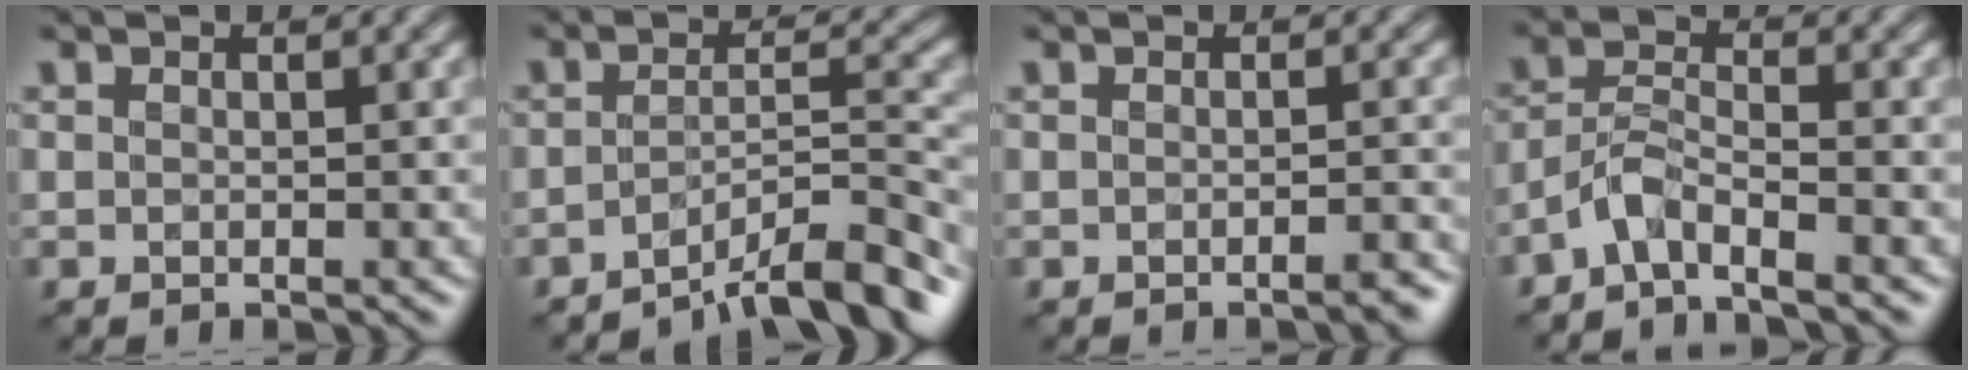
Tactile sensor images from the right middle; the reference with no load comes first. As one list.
[{"total": 6.4, "force": [-5.0, 1.2, 3.7], "torque": [-0.051, 0.011, -0.081]}, {"total": 1.5, "force": [-1.0, 0.4, 1.1], "torque": [-0.004, 0.005, -0.019]}, {"total": 2.9, "force": [-2.3, 0.5, 1.6], "torque": [-0.035, 0.010, -0.057]}]